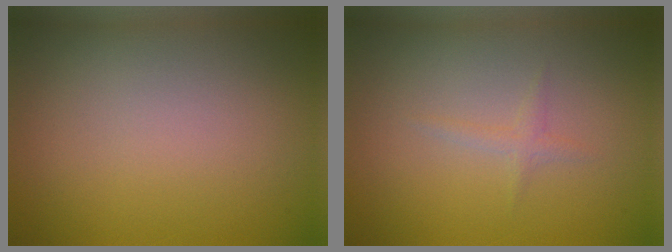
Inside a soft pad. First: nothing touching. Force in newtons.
{"total": 0.8, "press": 0.8, "slide": 0.1}